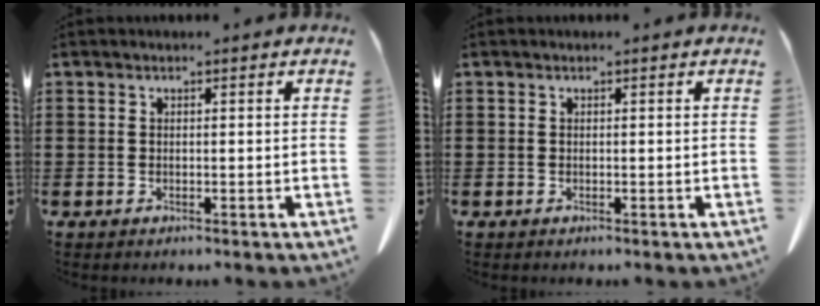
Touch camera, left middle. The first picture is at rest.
{"total": 0.0}